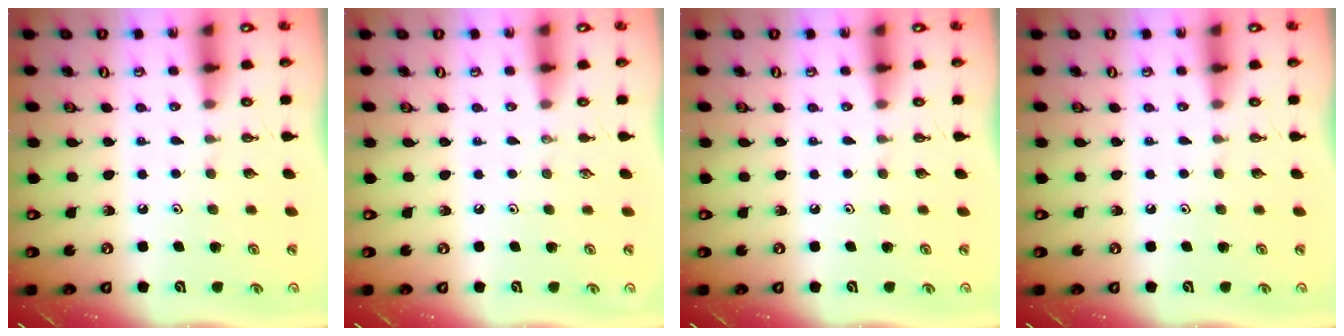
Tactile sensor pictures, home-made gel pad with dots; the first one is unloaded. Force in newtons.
{"total": 0.0}
{"total": 0.0}
{"total": 0.0}